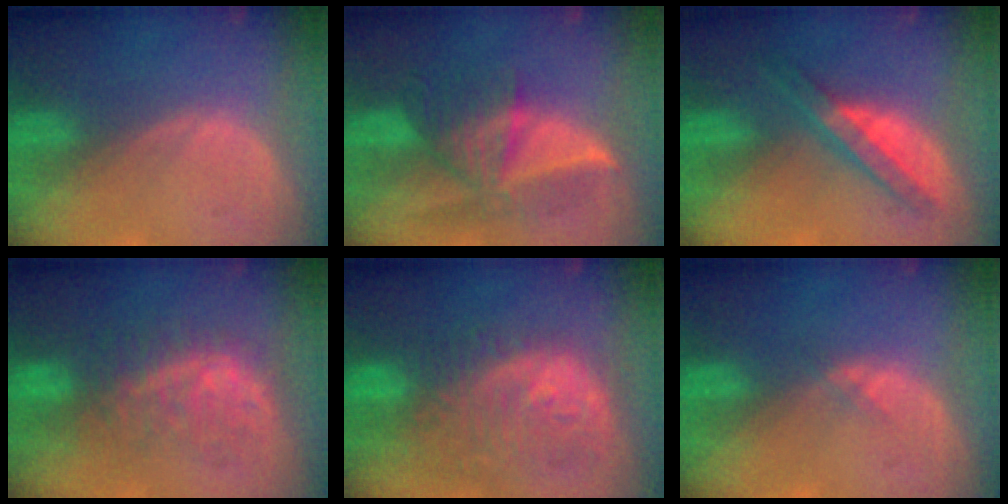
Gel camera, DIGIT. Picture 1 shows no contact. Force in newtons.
{"total": 7.7, "press": 7.4, "slide": 2.0}
{"total": 5.4, "press": 5.3, "slide": 0.8}
{"total": 8.5, "press": 8.4, "slide": 0.9}
{"total": 12.1, "press": 10.9, "slide": 5.4}
{"total": 0.6, "press": 0.6, "slide": 0.1}